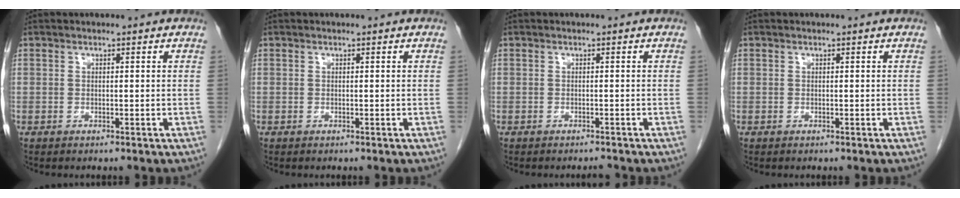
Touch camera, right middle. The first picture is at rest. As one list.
[{"total": 0.0}, {"total": 0.8, "force": [-0.8, -0.1, 0.1], "torque": [-0.009, -0.006, -0.008]}, {"total": 0.0}]